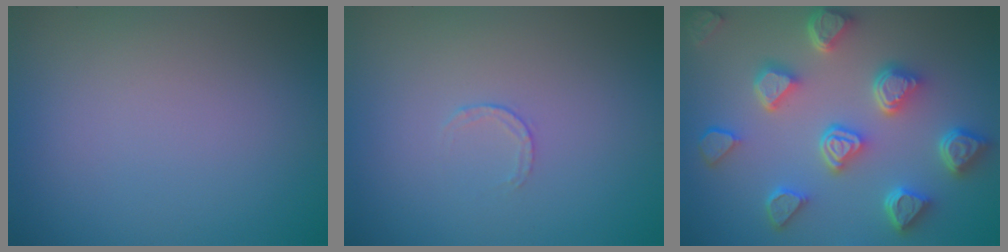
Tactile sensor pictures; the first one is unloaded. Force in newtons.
{"total": 0.6, "press": 0.4, "slide": 0.4}
{"total": 7.4, "press": 5.9, "slide": 4.4}